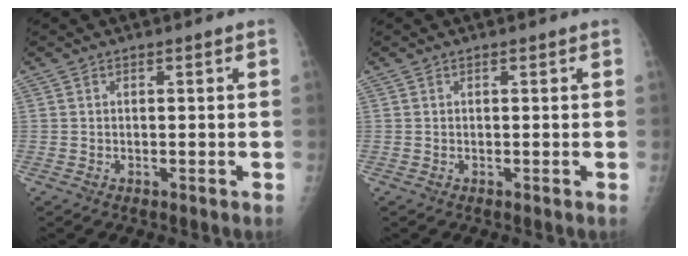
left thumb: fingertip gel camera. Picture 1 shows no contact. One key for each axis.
{"total": 0.0}